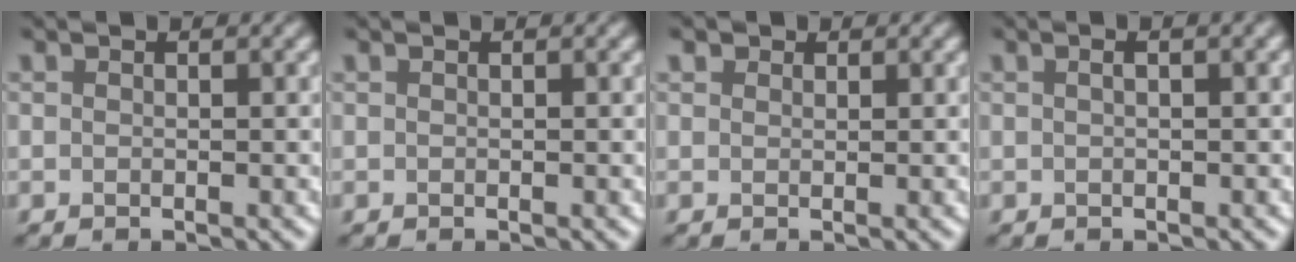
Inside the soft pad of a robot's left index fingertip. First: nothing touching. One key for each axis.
{"total": 0.0}
{"total": 1.3, "fx": 1.0, "fy": 0.8, "fz": 0.4, "tx": -0.012, "ty": -0.006, "tz": 0.016}
{"total": 1.3, "fx": 0.4, "fy": 0.1, "fz": 1.2, "tx": -0.023, "ty": 0.006, "tz": 0.008}